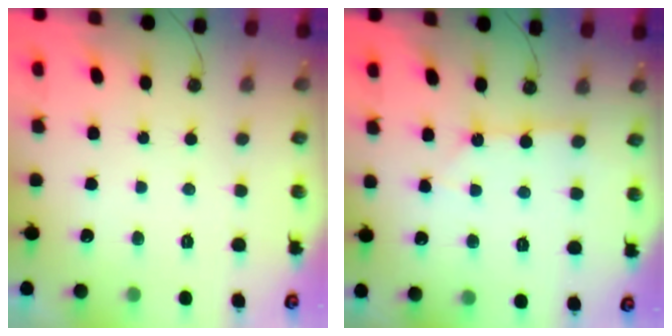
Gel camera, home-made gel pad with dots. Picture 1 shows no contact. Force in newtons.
{"total": 2.2, "press": 2.2, "slide": 0.4}